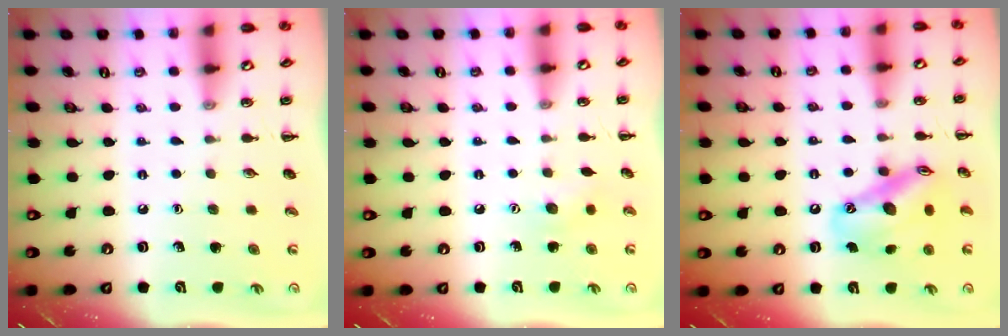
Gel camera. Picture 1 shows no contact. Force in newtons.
{"total": 4.4, "press": 4.3, "slide": 1.0}
{"total": 15.2, "press": 14.7, "slide": 3.6}